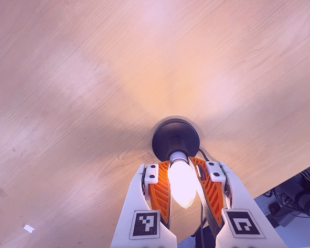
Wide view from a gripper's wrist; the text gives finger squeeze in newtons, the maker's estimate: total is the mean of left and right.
{"total": 18.6, "left": 18.7, "right": 18.5}